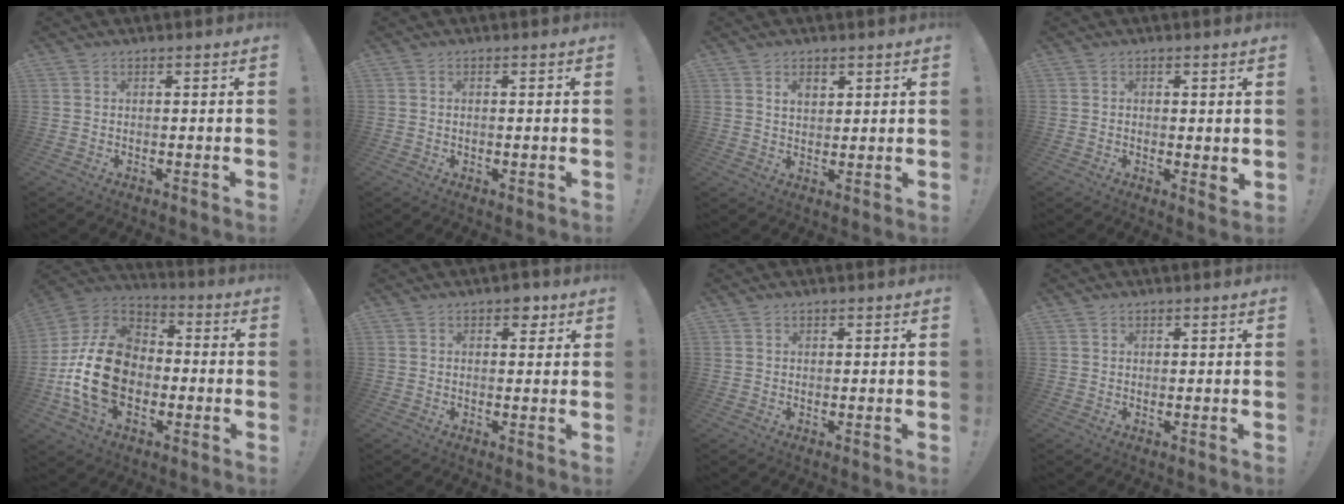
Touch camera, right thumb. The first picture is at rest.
{"total": 0.7, "force": [0.1, 0.3, 0.6], "torque": [-0.006, -0.001, 0.000]}
{"total": 3.8, "force": [2.3, 2.5, 1.6], "torque": [-0.023, -0.014, 0.040]}
{"total": 1.9, "force": [1.1, 0.9, 1.3], "torque": [-0.009, -0.011, 0.017]}
{"total": 21.7, "force": [-3.6, 15.3, 15.0], "torque": [-0.276, 0.028, -0.050]}
{"total": 3.4, "force": [2.0, 2.2, 1.8], "torque": [-0.010, -0.007, 0.031]}
{"total": 0.7, "force": [0.6, 0.4, 0.2], "torque": [0.004, -0.003, 0.010]}
{"total": 1.0, "force": [0.8, 0.6, 0.2], "torque": [0.003, -0.004, 0.014]}